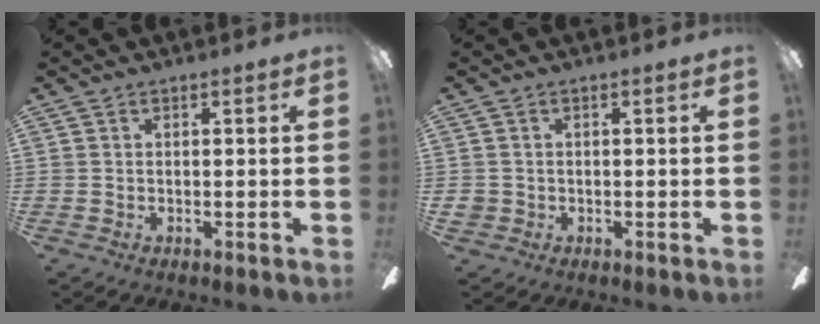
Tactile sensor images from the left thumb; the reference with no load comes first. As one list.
[{"total": 1.7, "force": [-0.4, 1.5, 0.6], "torque": [-0.011, 0.003, -0.009]}]